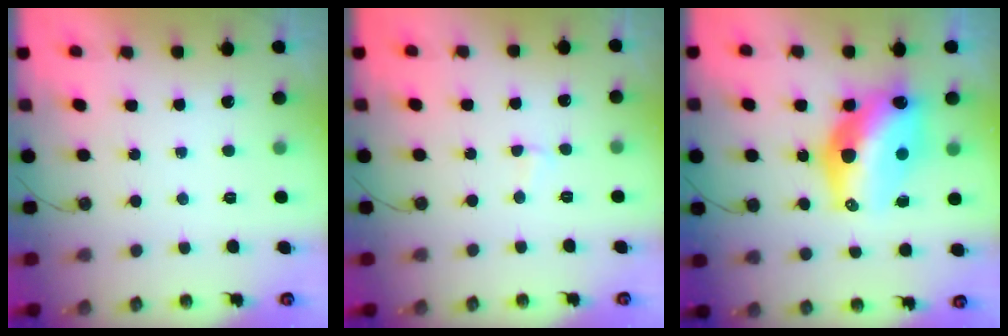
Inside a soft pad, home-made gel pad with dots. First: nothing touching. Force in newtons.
{"total": 4.0, "press": 2.3, "slide": 3.3}
{"total": 16.6, "press": 16.5, "slide": 1.8}